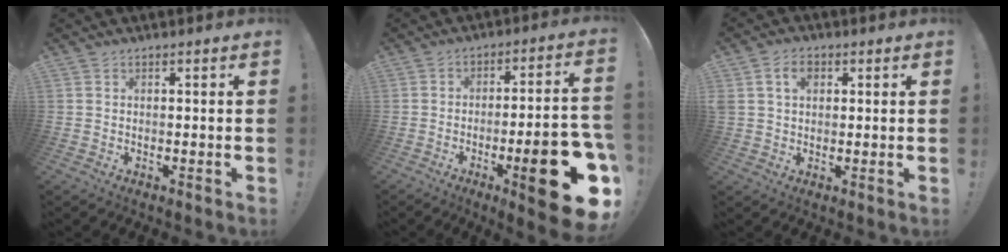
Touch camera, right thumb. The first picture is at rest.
{"total": 19.6, "force": [-7.6, 4.9, 17.4], "torque": [-0.224, 0.037, -0.102]}
{"total": 5.6, "force": [2.0, 4.0, 3.3], "torque": [-0.057, 0.008, 0.036]}